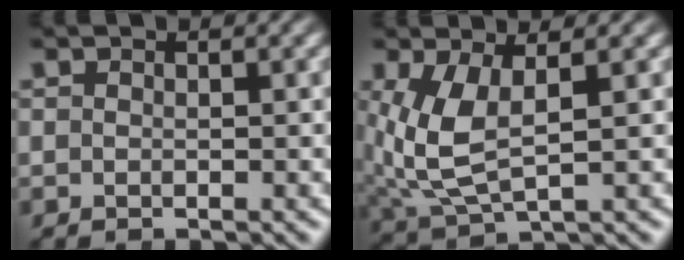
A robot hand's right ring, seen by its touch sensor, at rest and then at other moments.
{"total": 5.4, "force": [0.4, 3.4, 4.1], "torque": [-0.116, -0.019, 0.026]}